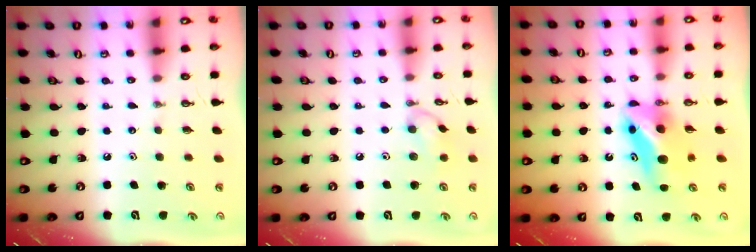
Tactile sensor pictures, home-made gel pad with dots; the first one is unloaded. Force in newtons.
{"total": 7.9, "press": 7.9, "slide": 0.4}
{"total": 7.8, "press": 7.7, "slide": 0.6}